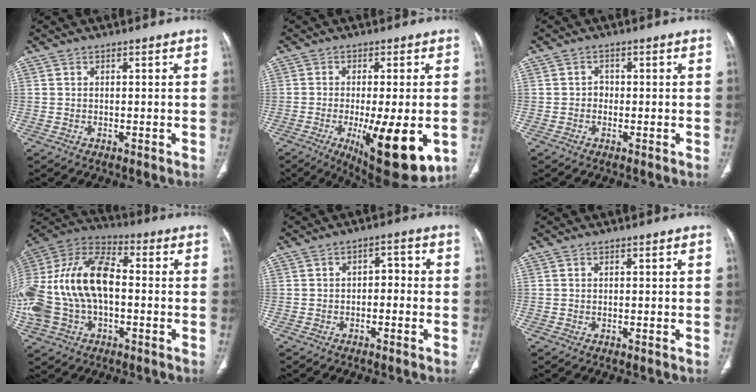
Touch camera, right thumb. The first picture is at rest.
{"total": 16.2, "force": [-4.7, 4.8, 14.8], "torque": [-0.195, -0.019, -0.054]}
{"total": 1.4, "force": [-0.3, 1.2, 0.6], "torque": [0.001, 0.007, -0.010]}
{"total": 22.6, "force": [-0.9, 13.7, 18.0], "torque": [-0.381, 0.033, -0.015]}
{"total": 1.9, "force": [-0.5, 1.3, 1.3], "torque": [-0.007, 0.014, -0.013]}
{"total": 0.0}